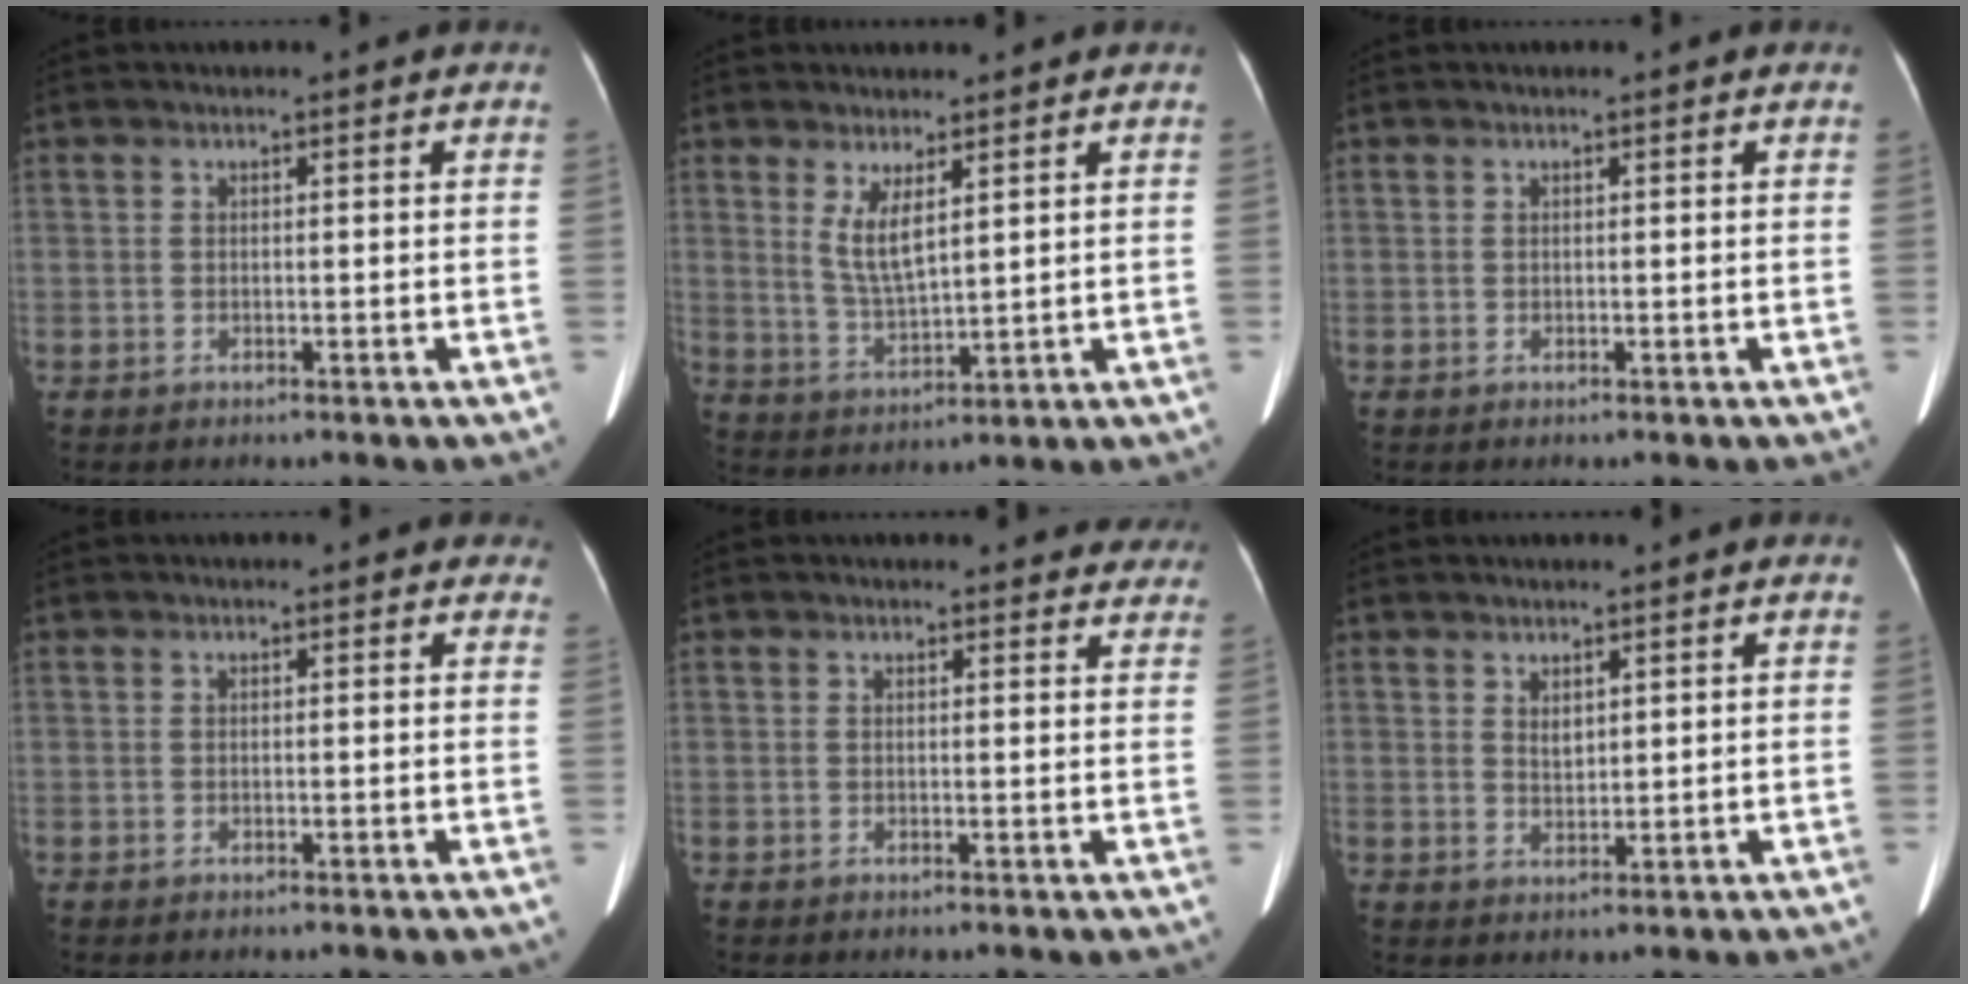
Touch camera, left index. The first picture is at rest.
{"total": 5.1, "force": [2.4, 1.1, 4.3], "torque": [-0.092, -0.012, 0.057]}
{"total": 0.0}
{"total": 1.2, "force": [0.7, 0.9, 0.1], "torque": [0.009, -0.001, -0.006]}
{"total": 7.1, "force": [6.6, 2.4, 0.6], "torque": [0.029, -0.007, 0.042]}
{"total": 1.8, "force": [1.1, 0.9, 1.1], "torque": [-0.021, -0.001, 0.029]}